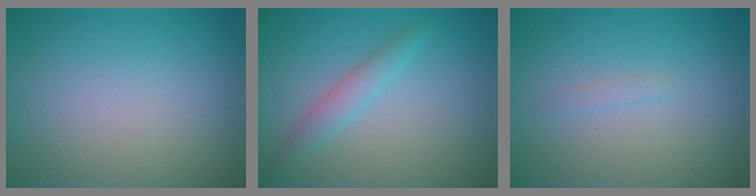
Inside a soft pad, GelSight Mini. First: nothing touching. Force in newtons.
{"total": 2.0, "press": 2.0, "slide": 0.1}
{"total": 0.6, "press": 0.6, "slide": 0.1}